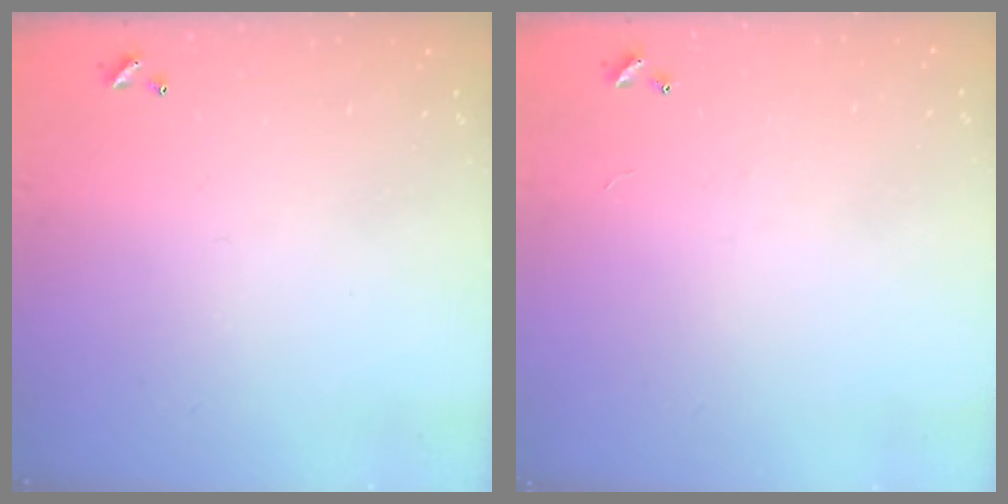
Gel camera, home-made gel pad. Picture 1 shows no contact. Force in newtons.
{"total": 2.4, "press": 2.4, "slide": 0.3}